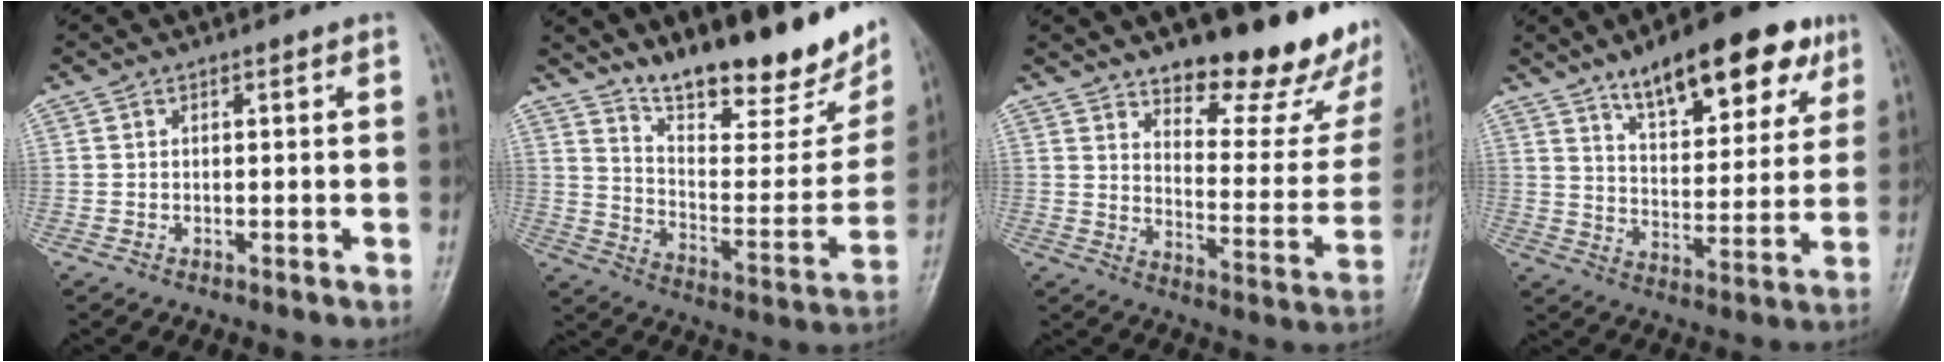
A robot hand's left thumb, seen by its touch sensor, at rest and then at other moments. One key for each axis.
{"total": 23.7, "fx": 17.7, "fy": 7.2, "fz": 14.0, "tx": -0.166, "ty": -0.101, "tz": 0.267}
{"total": 23.0, "fx": 16.4, "fy": 8.3, "fz": 13.9, "tx": -0.134, "ty": -0.110, "tz": 0.219}
{"total": 19.2, "fx": 11.7, "fy": 7.6, "fz": 13.2, "tx": -0.146, "ty": -0.042, "tz": 0.178}